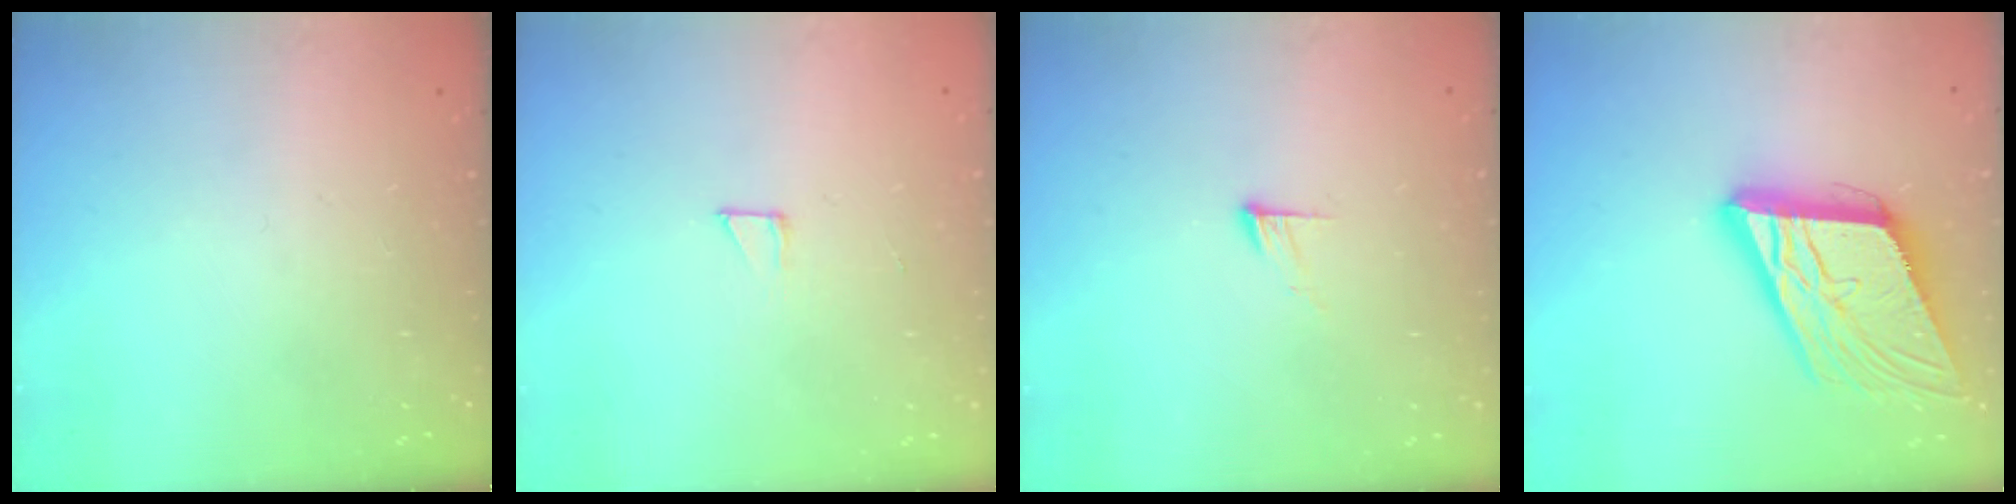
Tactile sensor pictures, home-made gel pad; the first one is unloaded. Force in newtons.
{"total": 2.6, "press": 2.6, "slide": 0.1}
{"total": 4.5, "press": 4.5, "slide": 0.4}
{"total": 18.8, "press": 18.5, "slide": 3.5}